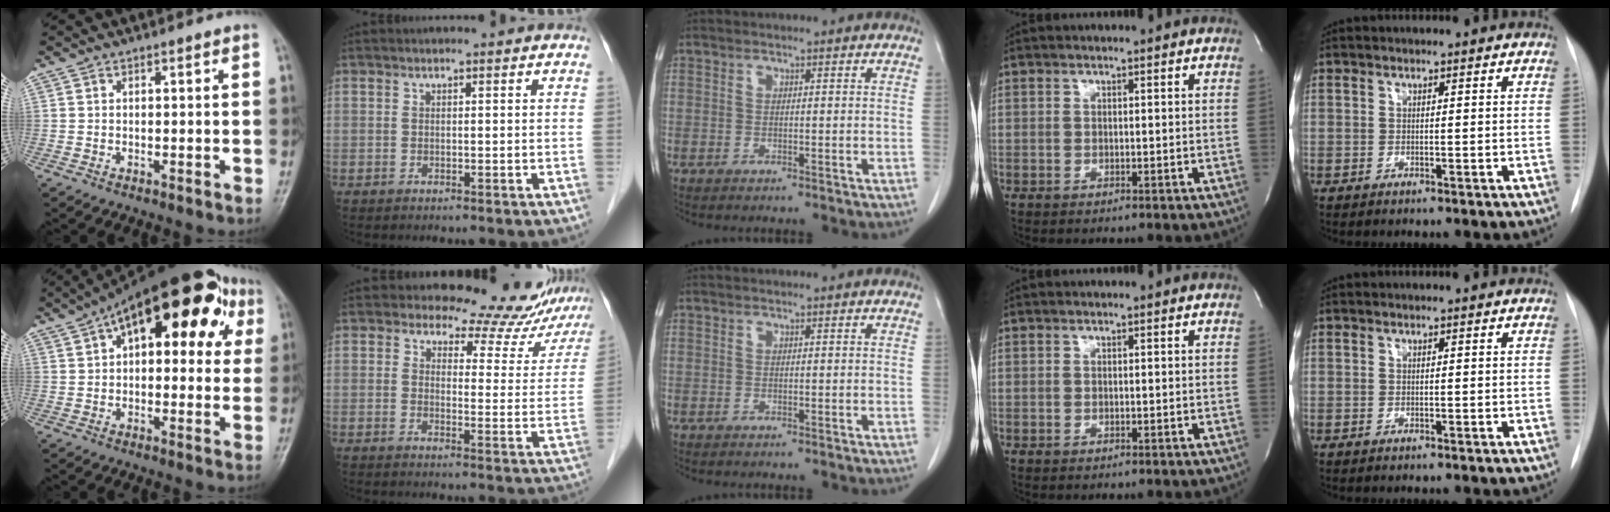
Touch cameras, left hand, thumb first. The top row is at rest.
{"thumb": {"total": 21.8, "force": [8.2, 10.5, 17.2], "torque": [-0.219, 0.038, 0.114]}, "index": {"total": 13.3, "force": [12.8, 3.4, 1.2], "torque": [0.012, -0.053, 0.122]}}